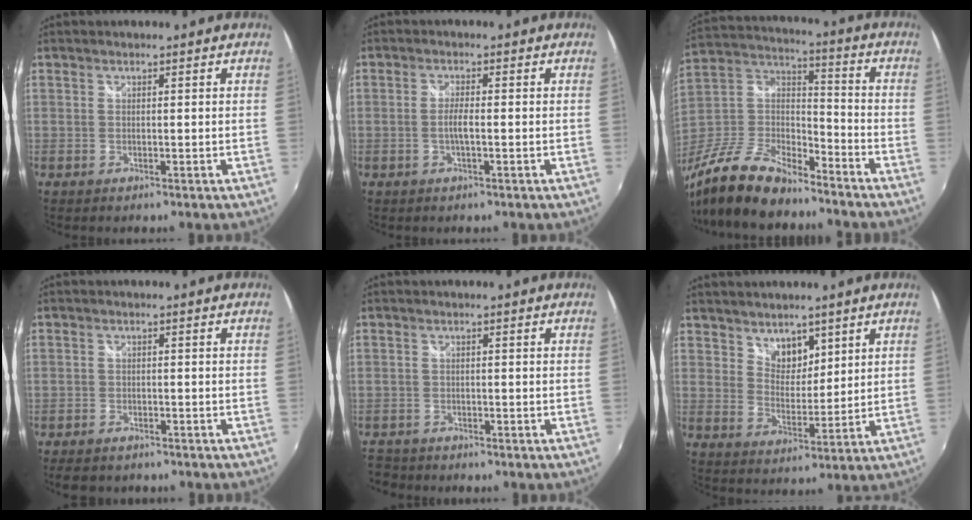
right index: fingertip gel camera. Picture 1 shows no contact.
{"total": 2.2, "force": [-0.6, 0.2, 2.1], "torque": [-0.042, -0.001, -0.012]}
{"total": 21.6, "force": [-16.1, 7.5, 12.2], "torque": [-0.272, -0.021, -0.293]}
{"total": 5.5, "force": [-4.4, 2.5, 2.0], "torque": [-0.059, -0.016, -0.072]}
{"total": 4.5, "force": [-3.9, 2.3, 0.4], "torque": [-0.033, -0.010, -0.075]}
{"total": 5.7, "force": [4.0, 3.5, 2.1], "torque": [-0.020, 0.003, 0.074]}